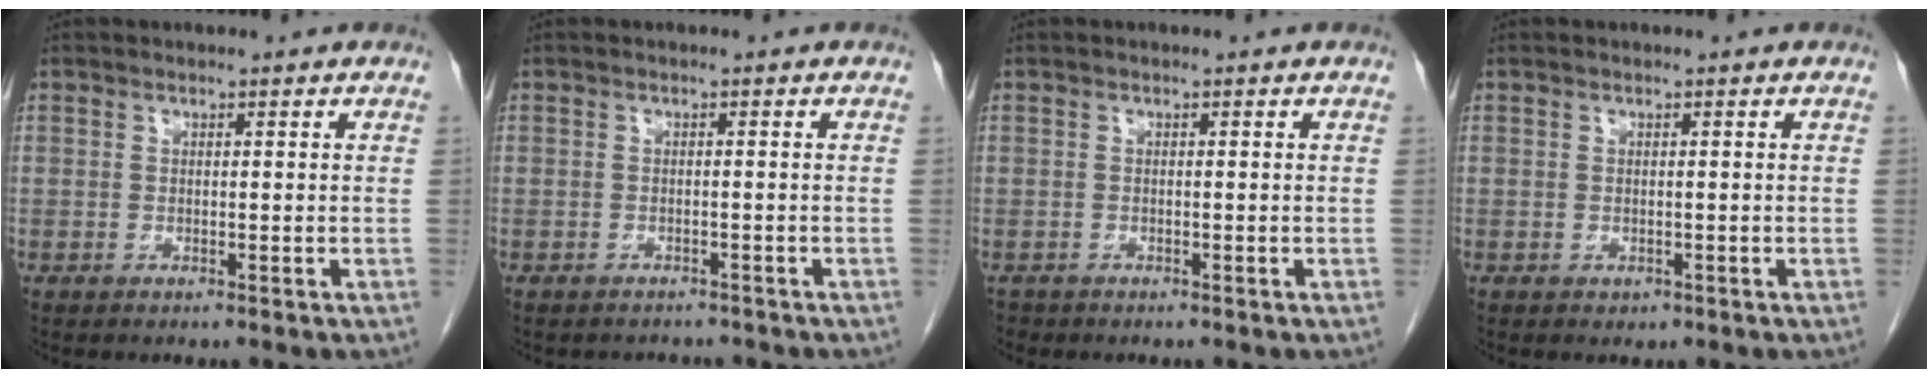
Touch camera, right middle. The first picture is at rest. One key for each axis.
{"total": 2.7, "fx": -2.4, "fy": 1.1, "fz": 0.0, "tx": -0.002, "ty": 0.000, "tz": -0.033}
{"total": 0.7, "fx": -0.6, "fy": 0.4, "fz": 0.0, "tx": -0.007, "ty": 0.001, "tz": -0.011}
{"total": 0.6, "fx": -0.2, "fy": 0.5, "fz": 0.2, "tx": -0.004, "ty": 0.001, "tz": -0.001}